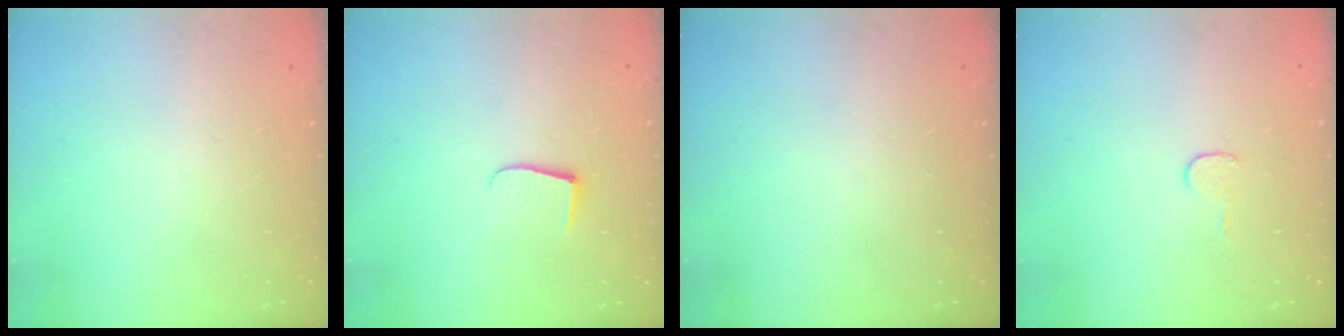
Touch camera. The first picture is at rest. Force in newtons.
{"total": 5.1, "press": 5.0, "slide": 0.6}
{"total": 0.0}
{"total": 3.7, "press": 3.6, "slide": 0.3}